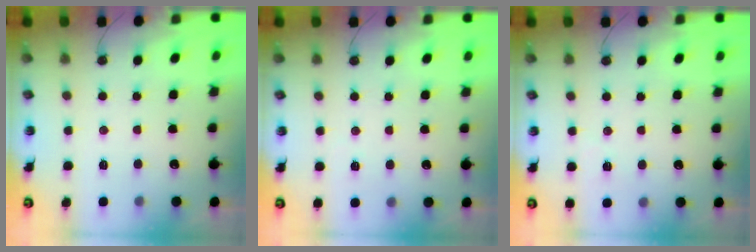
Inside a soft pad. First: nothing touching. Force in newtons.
{"total": 2.2, "press": 2.1, "slide": 0.7}
{"total": 3.2, "press": 2.6, "slide": 2.0}